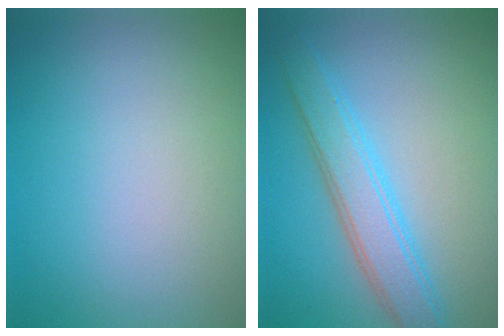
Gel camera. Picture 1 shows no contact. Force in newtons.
{"total": 4.1, "press": 4.1, "slide": 0.2}